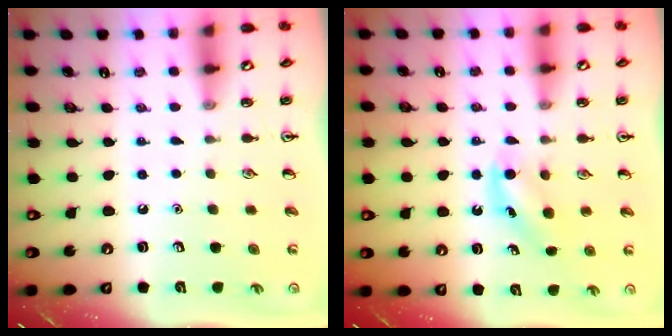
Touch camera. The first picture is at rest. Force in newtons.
{"total": 6.0, "press": 5.7, "slide": 1.6}